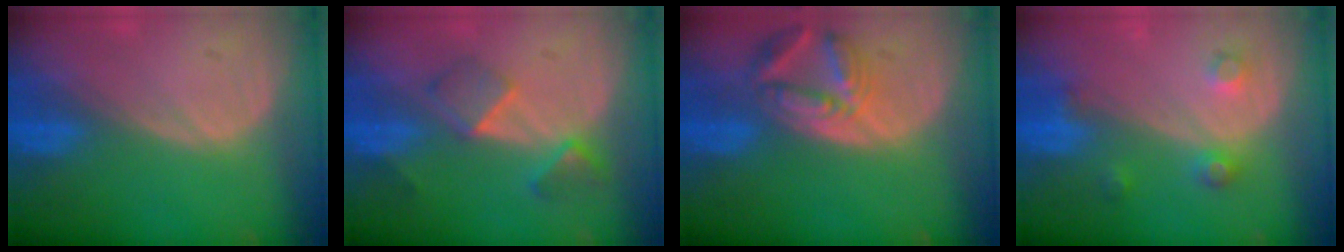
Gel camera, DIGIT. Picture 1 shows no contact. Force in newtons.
{"total": 5.6, "press": 5.1, "slide": 2.2}
{"total": 7.6, "press": 6.8, "slide": 3.4}
{"total": 3.7, "press": 3.4, "slide": 1.5}